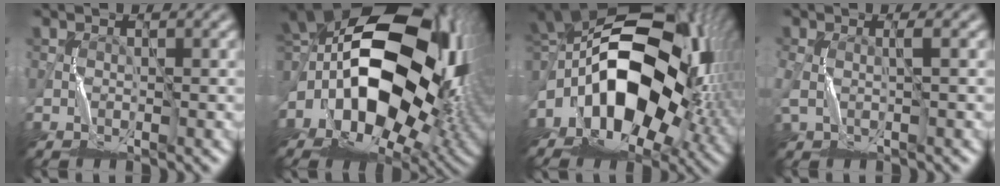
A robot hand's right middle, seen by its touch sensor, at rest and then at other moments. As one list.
[{"total": 20.2, "force": [1.1, 12.9, 15.5], "torque": [-0.276, 0.009, 0.034]}, {"total": 17.5, "force": [-2.1, 10.3, 14.0], "torque": [-0.232, 0.018, -0.048]}, {"total": 1.7, "force": [0.0, 0.6, 1.6], "torque": [-0.042, -0.001, 0.002]}]